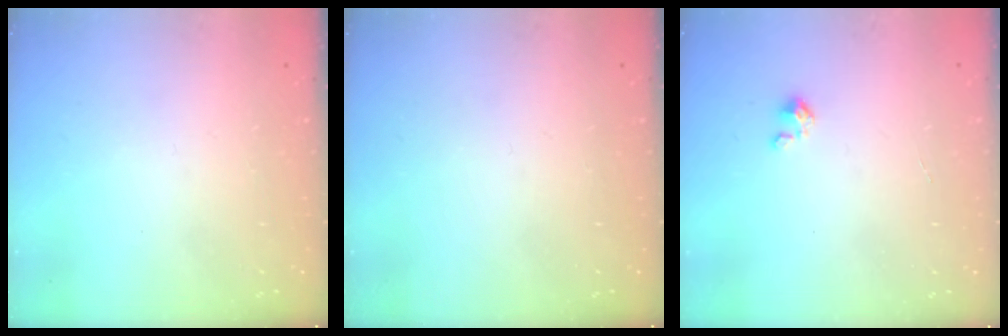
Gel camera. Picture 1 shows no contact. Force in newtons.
{"total": 0.0}
{"total": 0.0}